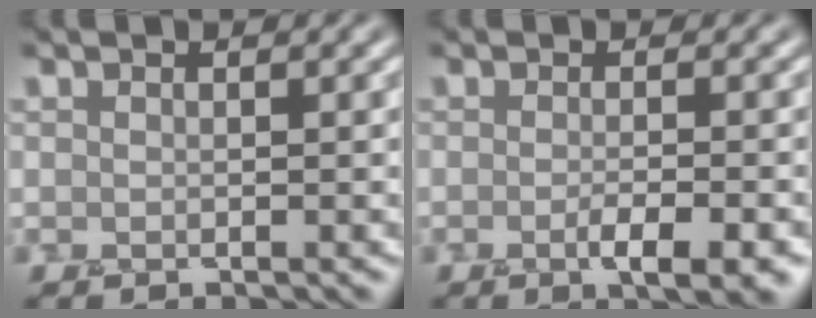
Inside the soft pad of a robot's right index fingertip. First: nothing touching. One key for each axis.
{"total": 3.8, "fx": -1.4, "fy": 1.0, "fz": 3.3, "tx": -0.047, "ty": -0.002, "tz": -0.024}